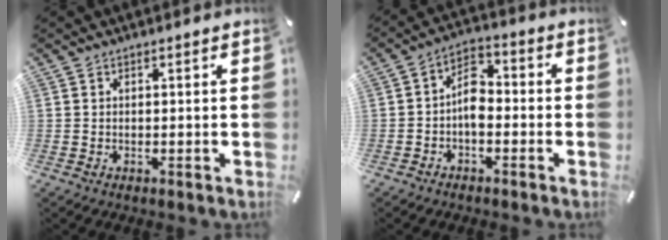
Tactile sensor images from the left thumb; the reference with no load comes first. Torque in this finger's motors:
{"motor_torque": [0.06, 1.19, 0.57, 0.02, 0.26]}